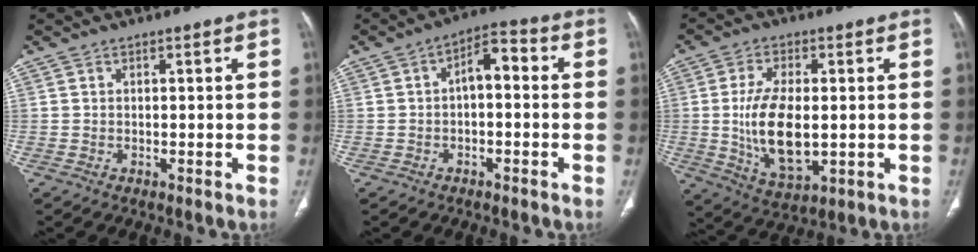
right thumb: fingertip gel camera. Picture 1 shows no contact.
{"total": 6.1, "force": [-0.1, 3.2, 5.2], "torque": [-0.069, 0.030, -0.014]}
{"total": 13.2, "force": [-0.6, 6.5, 11.4], "torque": [-0.216, -0.015, 0.000]}